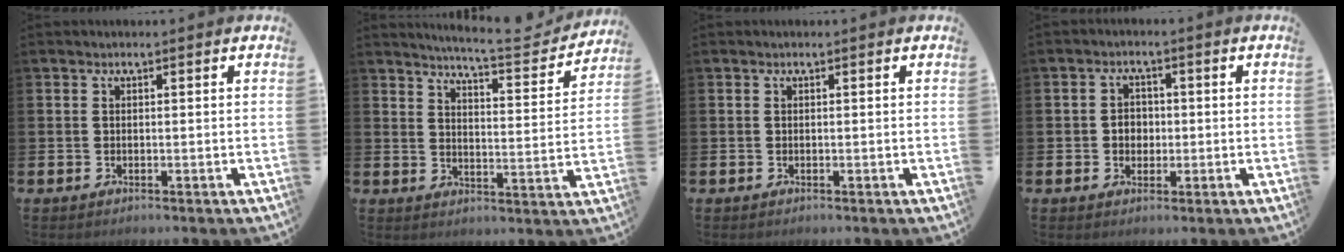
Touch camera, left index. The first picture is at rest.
{"total": 5.7, "force": [5.5, 0.2, 1.5], "torque": [-0.032, -0.050, 0.088]}
{"total": 0.0}
{"total": 2.7, "force": [0.0, 2.4, 1.2], "torque": [-0.012, 0.001, -0.008]}